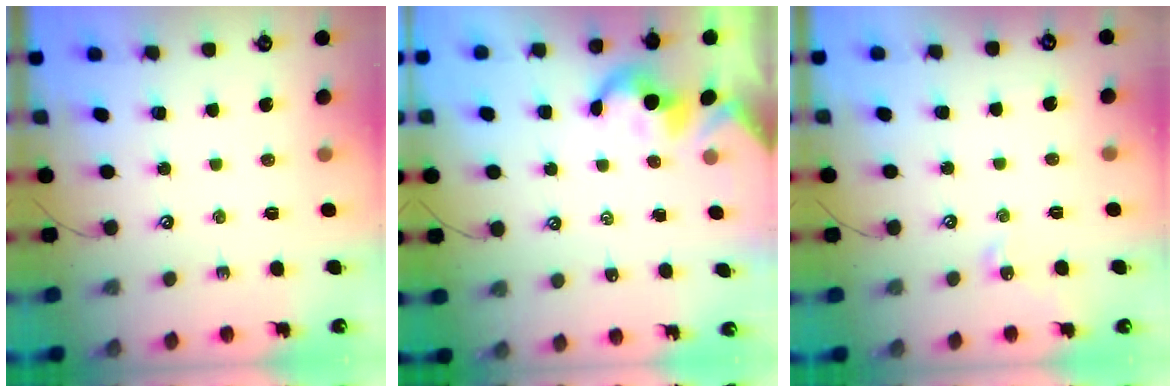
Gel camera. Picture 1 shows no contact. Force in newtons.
{"total": 2.1, "press": 2.1, "slide": 0.2}
{"total": 3.0, "press": 2.9, "slide": 0.5}